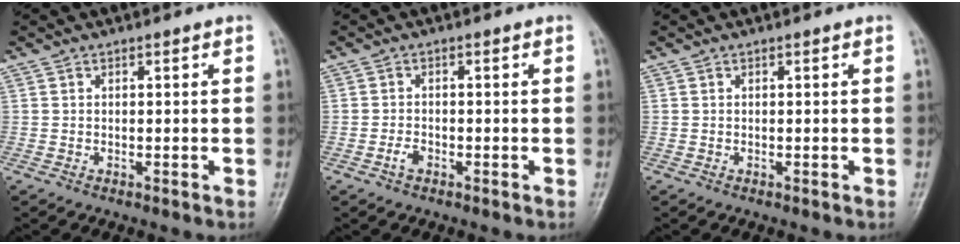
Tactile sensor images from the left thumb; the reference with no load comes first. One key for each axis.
{"total": 1.6, "fx": -0.8, "fy": 1.0, "fz": 1.0, "tx": -0.020, "ty": 0.003, "tz": -0.018}
{"total": 0.0}